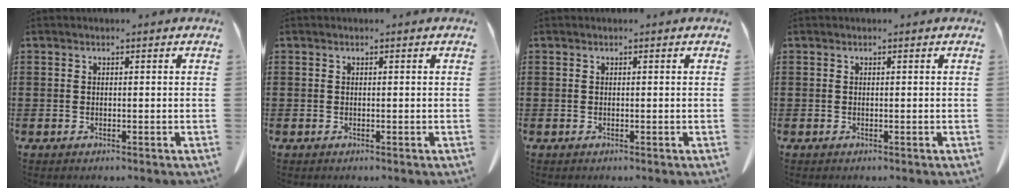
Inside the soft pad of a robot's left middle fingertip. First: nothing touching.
{"total": 0.0}
{"total": 0.0}
{"total": 0.0}